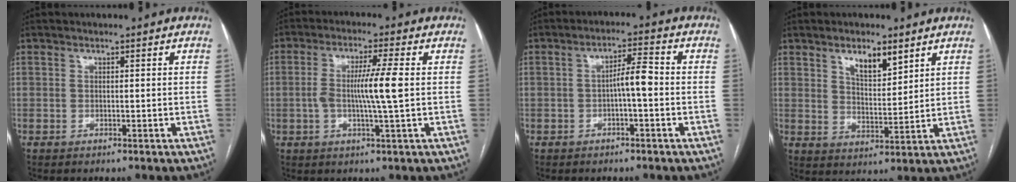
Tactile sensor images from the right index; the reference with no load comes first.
{"total": 7.2, "force": [-0.1, -0.3, 7.2], "torque": [-0.136, 0.003, -0.004]}
{"total": 4.3, "force": [-0.8, 0.7, 4.2], "torque": [-0.067, 0.012, -0.011]}
{"total": 6.2, "force": [4.0, 2.1, 4.2], "torque": [-0.074, -0.005, 0.071]}